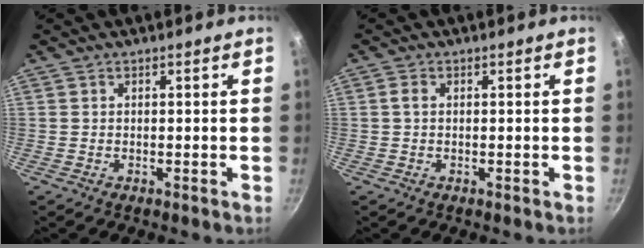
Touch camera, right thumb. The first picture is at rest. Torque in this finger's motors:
{"motor_torque": [0.17, 0.07, 0.31, 0.32, 0.02]}